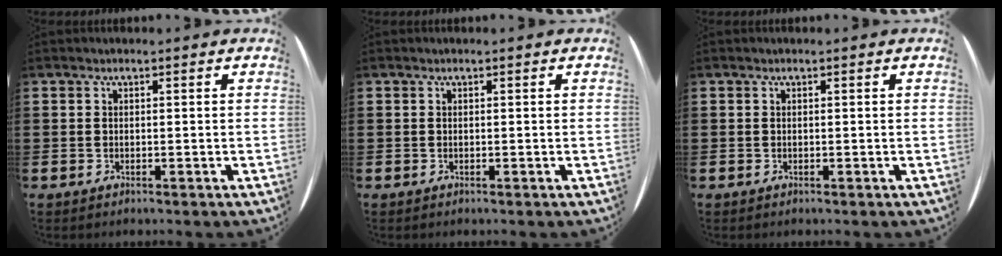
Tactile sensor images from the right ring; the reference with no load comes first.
{"total": 0.0}
{"total": 0.0}